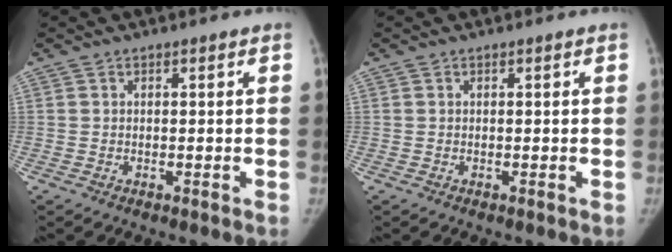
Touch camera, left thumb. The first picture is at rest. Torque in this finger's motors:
{"motor_torque": [0.00, 0.00, 0.09, 0.06, 0.00]}